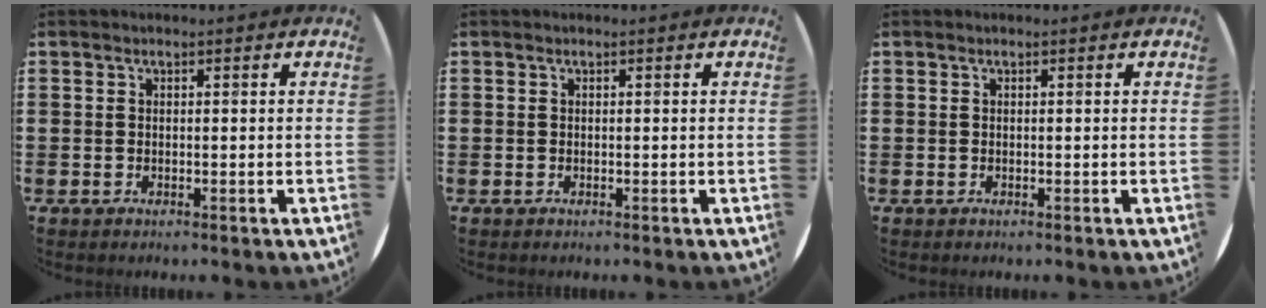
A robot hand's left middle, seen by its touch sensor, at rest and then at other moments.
{"total": 0.0}
{"total": 0.0}